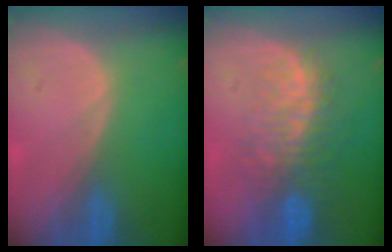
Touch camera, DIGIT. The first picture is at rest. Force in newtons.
{"total": 9.4, "press": 8.1, "slide": 4.7}